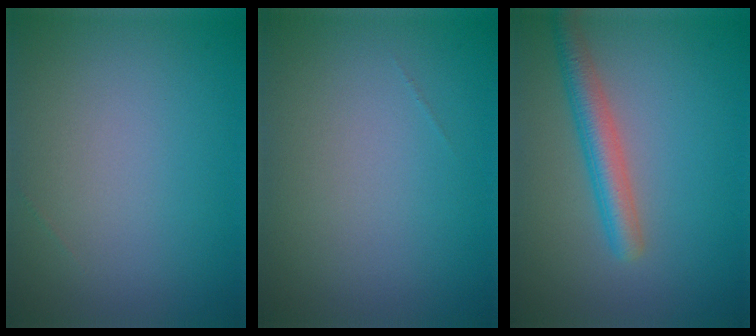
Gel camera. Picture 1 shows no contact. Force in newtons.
{"total": 0.0}
{"total": 3.5, "press": 3.5, "slide": 0.2}